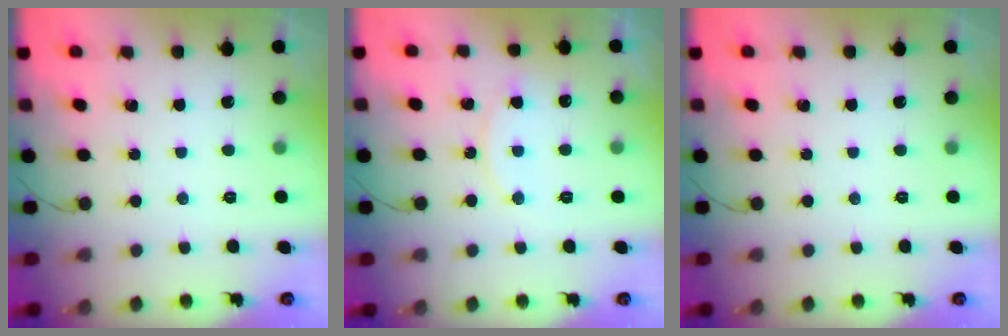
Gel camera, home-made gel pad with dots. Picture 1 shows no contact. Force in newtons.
{"total": 7.6, "press": 7.6, "slide": 0.5}
{"total": 0.0}